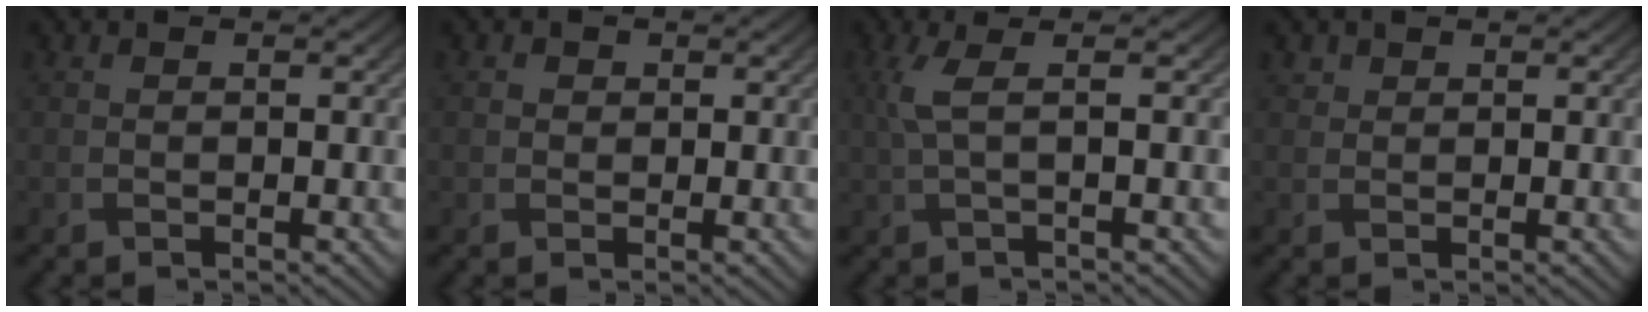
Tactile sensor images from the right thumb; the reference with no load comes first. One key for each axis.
{"total": 1.0, "fx": 0.3, "fy": 1.0, "fz": 0.2, "tx": -0.002, "ty": -0.002, "tz": 0.000}
{"total": 3.7, "fx": 0.7, "fy": 0.8, "fz": 3.6, "tx": -0.070, "ty": 0.010, "tz": 0.010}
{"total": 1.1, "fx": 0.7, "fy": 0.8, "fz": 0.2, "tx": -0.003, "ty": 0.000, "tz": 0.016}